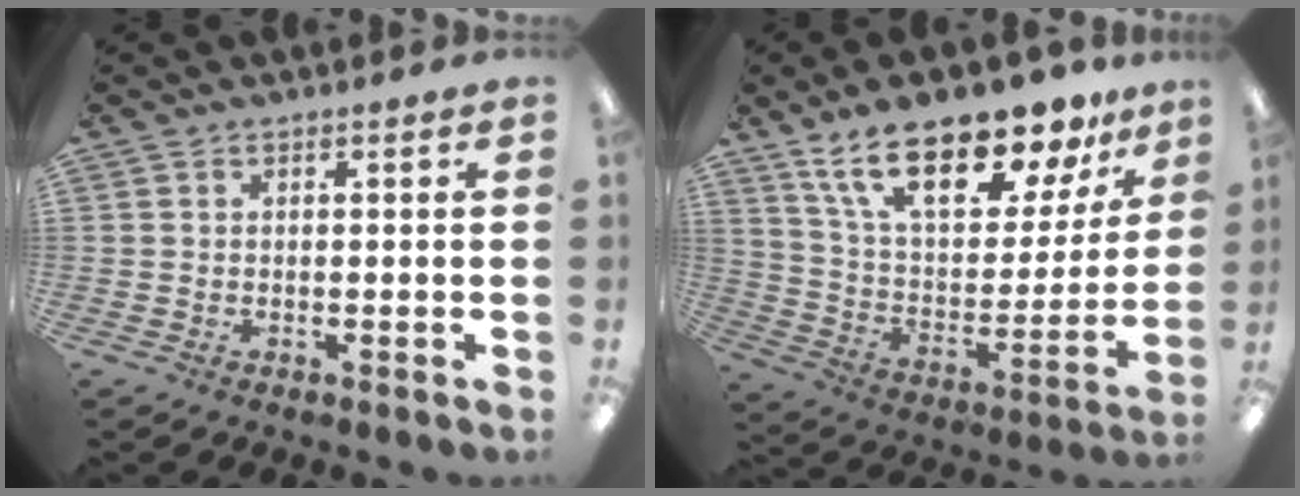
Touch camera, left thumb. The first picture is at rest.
{"total": 22.3, "force": [16.4, 8.3, 12.6], "torque": [-0.221, -0.099, 0.285]}